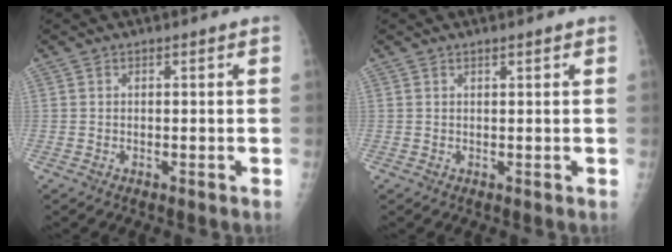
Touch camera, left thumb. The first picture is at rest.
{"total": 0.9, "force": [0.6, 0.1, 0.6], "torque": [-0.008, -0.001, 0.010]}